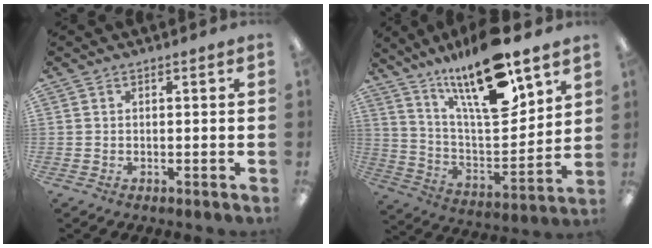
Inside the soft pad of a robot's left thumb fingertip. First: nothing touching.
{"total": 20.7, "force": [14.5, 5.8, 13.5], "torque": [-0.233, -0.089, 0.244]}